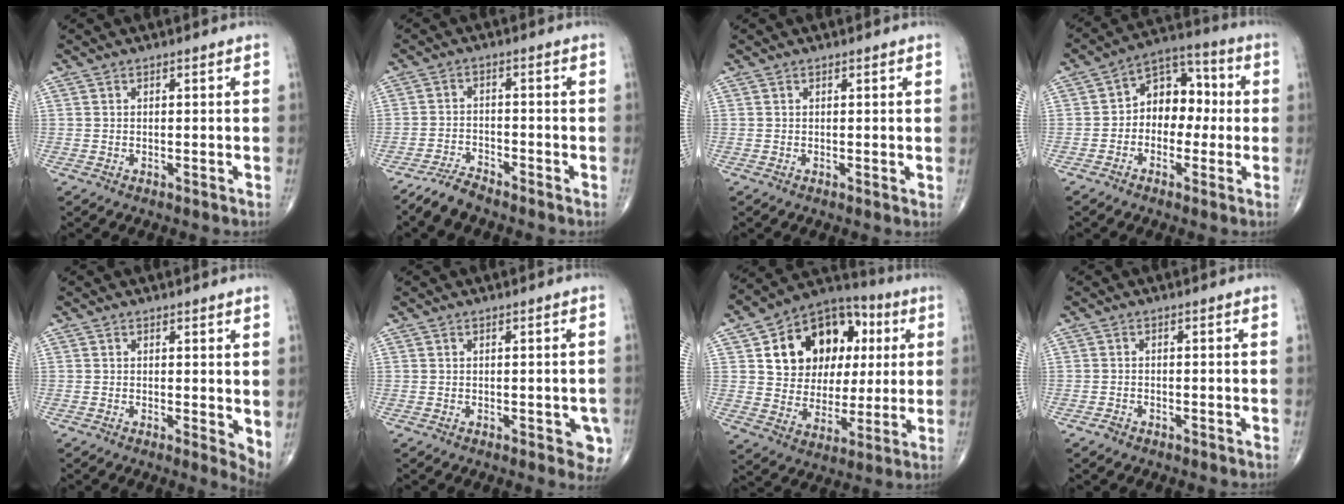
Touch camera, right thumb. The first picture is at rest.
{"total": 4.3, "force": [-3.9, 0.9, 1.4], "torque": [-0.031, 0.006, -0.081]}
{"total": 0.6, "force": [0.2, 0.2, 0.5], "torque": [-0.008, -0.002, 0.002]}
{"total": 10.5, "force": [-0.3, 7.7, 7.2], "torque": [-0.065, 0.042, -0.019]}
{"total": 3.6, "force": [0.8, 1.5, 3.2], "torque": [-0.040, -0.012, 0.010]}
{"total": 4.5, "force": [-1.3, 2.0, 3.8], "torque": [-0.012, -0.001, -0.015]}
{"total": 19.8, "force": [5.5, 14.7, 12.0], "torque": [-0.137, 0.011, 0.093]}
{"total": 1.1, "force": [-0.8, 0.7, 0.3], "torque": [-0.006, 0.002, -0.017]}